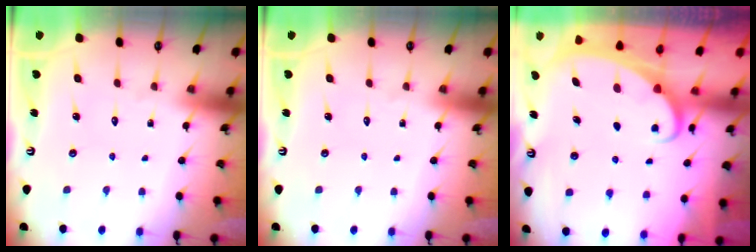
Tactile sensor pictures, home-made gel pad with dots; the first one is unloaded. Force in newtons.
{"total": 0.0}
{"total": 2.1, "press": 2.0, "slide": 0.3}